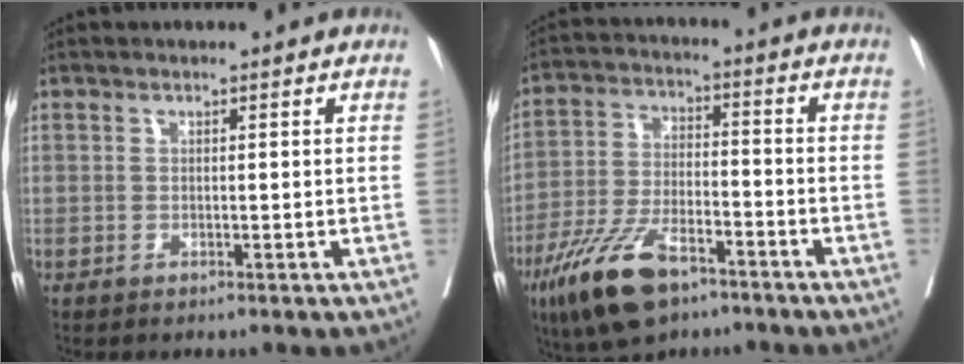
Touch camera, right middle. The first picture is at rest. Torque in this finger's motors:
{"motor_torque": [1.28, -0.85, 0.68, 0.21]}